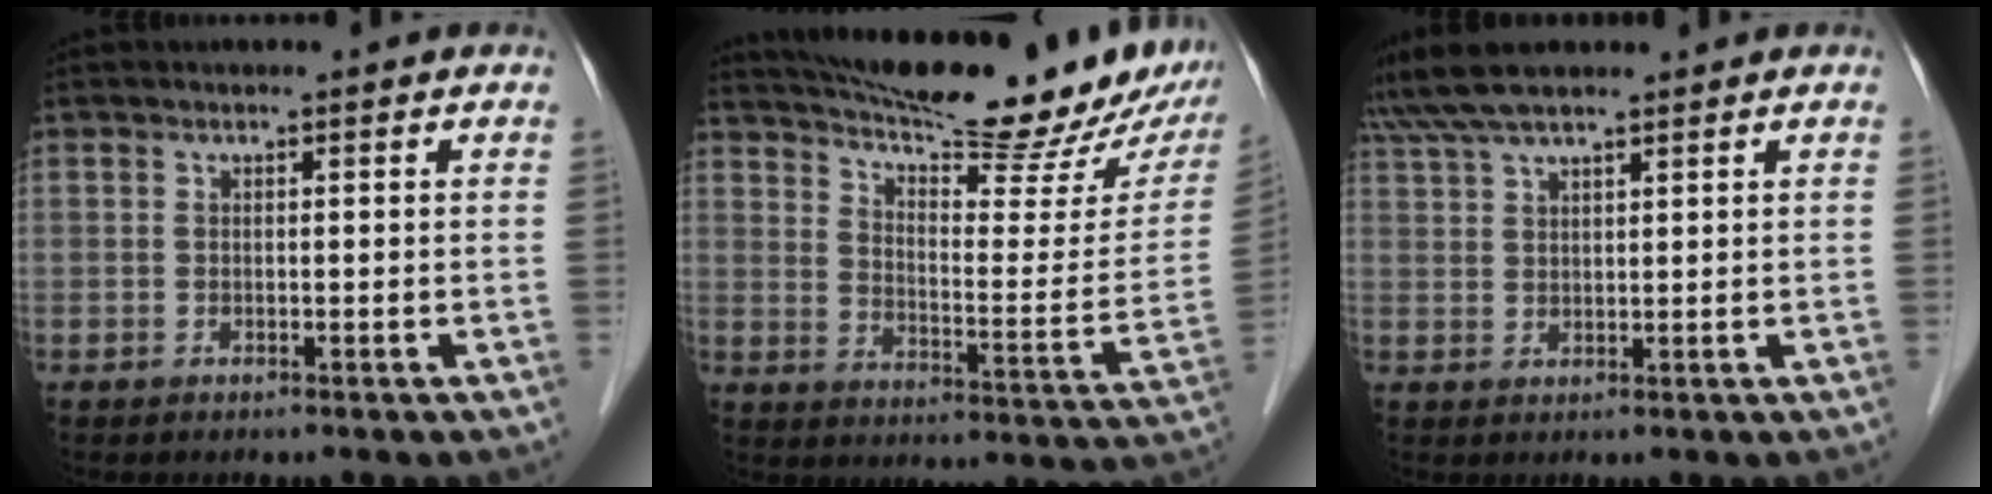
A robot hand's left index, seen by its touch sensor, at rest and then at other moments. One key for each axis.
{"total": 26.3, "fx": 22.2, "fy": 3.2, "fz": 13.8, "tx": -0.215, "ty": -0.043, "tz": 0.296}
{"total": 6.4, "fx": 5.5, "fy": 0.8, "fz": 3.2, "tx": -0.066, "ty": 0.036, "tz": 0.104}